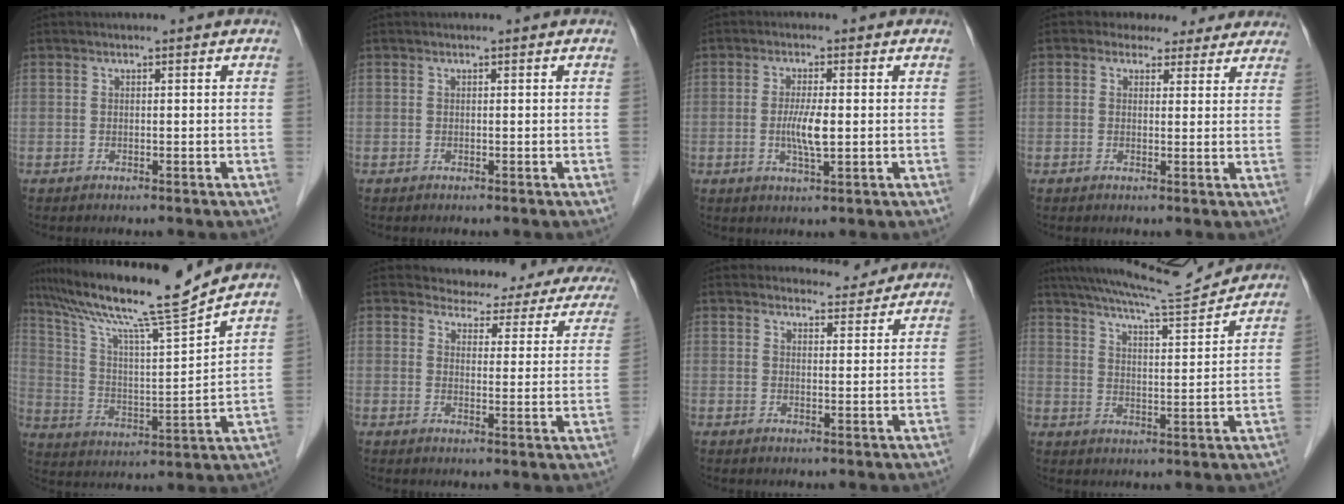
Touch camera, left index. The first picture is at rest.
{"total": 0.0}
{"total": 4.3, "force": [-0.3, 0.5, 4.2], "torque": [-0.086, -0.007, -0.006]}
{"total": 7.2, "force": [6.0, 3.8, 0.8], "torque": [0.008, 0.014, 0.055]}
{"total": 16.5, "force": [13.8, -1.2, 8.9], "torque": [-0.163, 0.000, 0.232]}
{"total": 15.8, "force": [14.7, 5.0, 3.0], "torque": [-0.005, -0.030, 0.141]}
{"total": 4.8, "force": [4.7, 1.0, 0.0], "torque": [0.001, 0.003, 0.057]}
{"total": 13.0, "force": [12.3, -0.2, 4.3], "torque": [-0.077, 0.004, 0.184]}